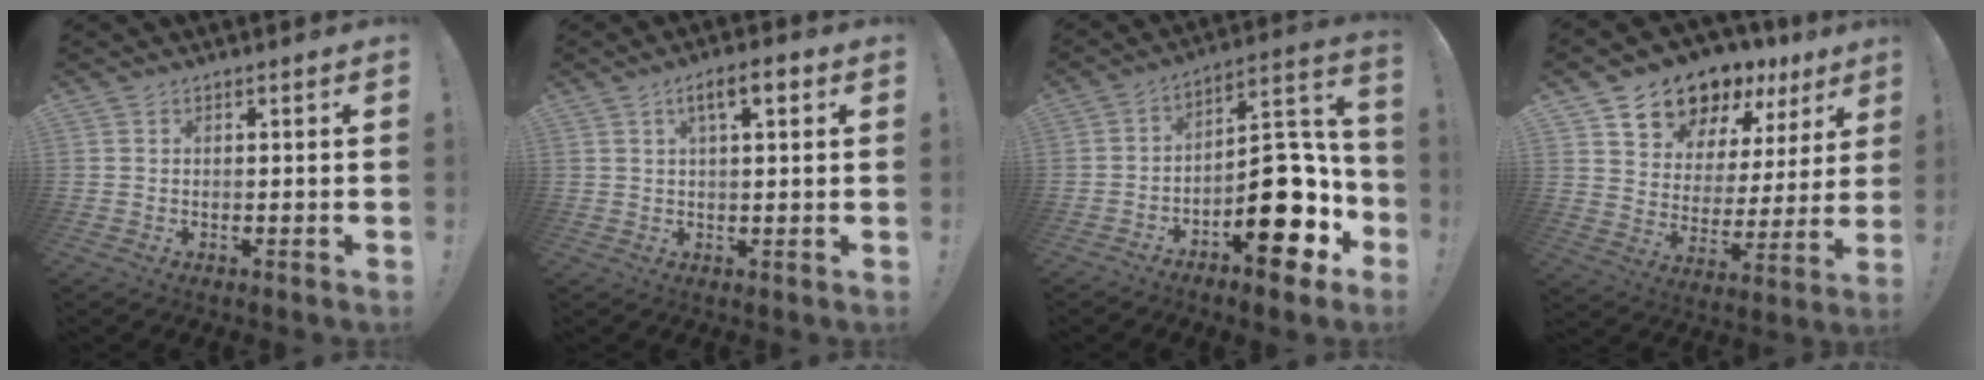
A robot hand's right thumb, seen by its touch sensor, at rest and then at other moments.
{"total": 6.2, "force": [2.5, 1.7, 5.4], "torque": [-0.077, -0.004, 0.035]}
{"total": 20.2, "force": [-8.2, 9.3, 16.0], "torque": [-0.189, 0.056, -0.117]}
{"total": 13.8, "force": [11.7, 6.7, 3.2], "torque": [-0.060, -0.095, 0.212]}